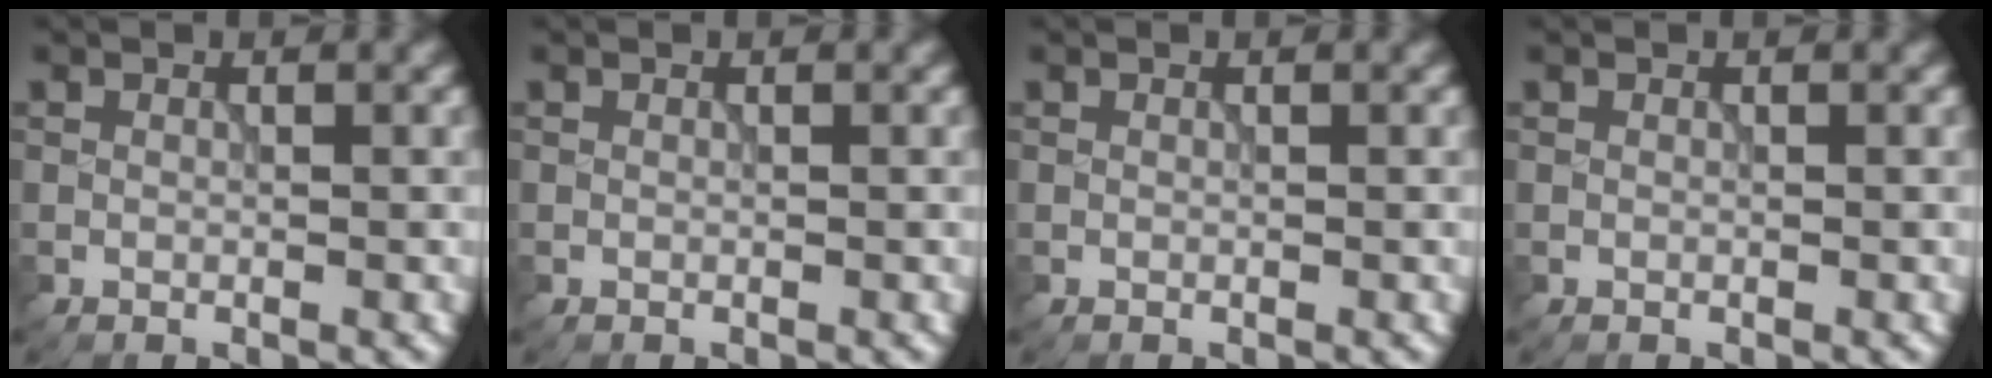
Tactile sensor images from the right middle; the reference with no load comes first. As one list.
[{"total": 0.0}, {"total": 0.0}, {"total": 0.0}]